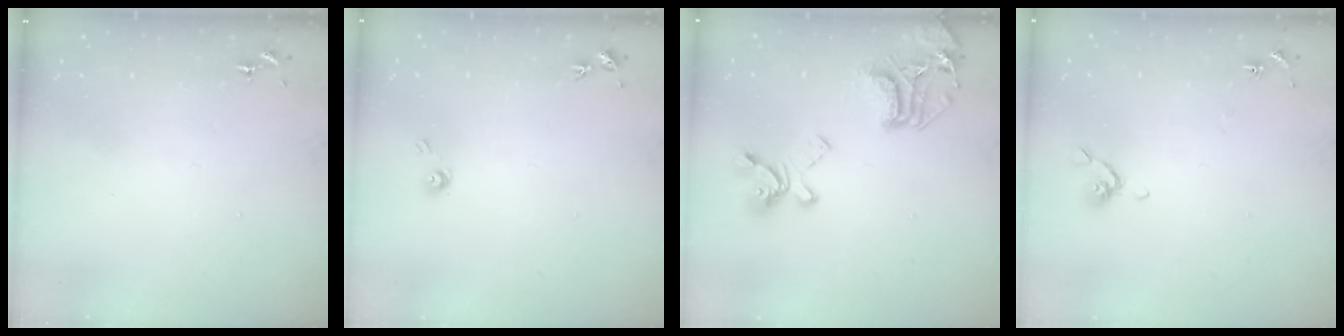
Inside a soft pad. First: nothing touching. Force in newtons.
{"total": 4.9, "press": 4.9, "slide": 0.5}
{"total": 21.7, "press": 21.6, "slide": 2.0}
{"total": 5.2, "press": 5.1, "slide": 1.0}